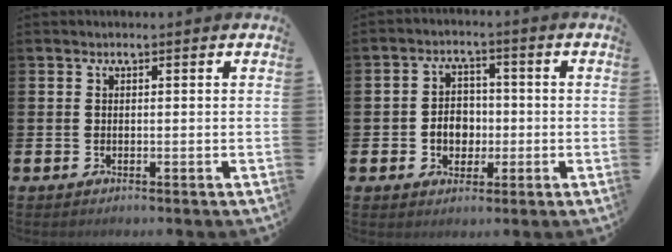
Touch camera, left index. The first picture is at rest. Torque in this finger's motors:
{"motor_torque": [0.46, 0.31, 0.49, 0.07]}